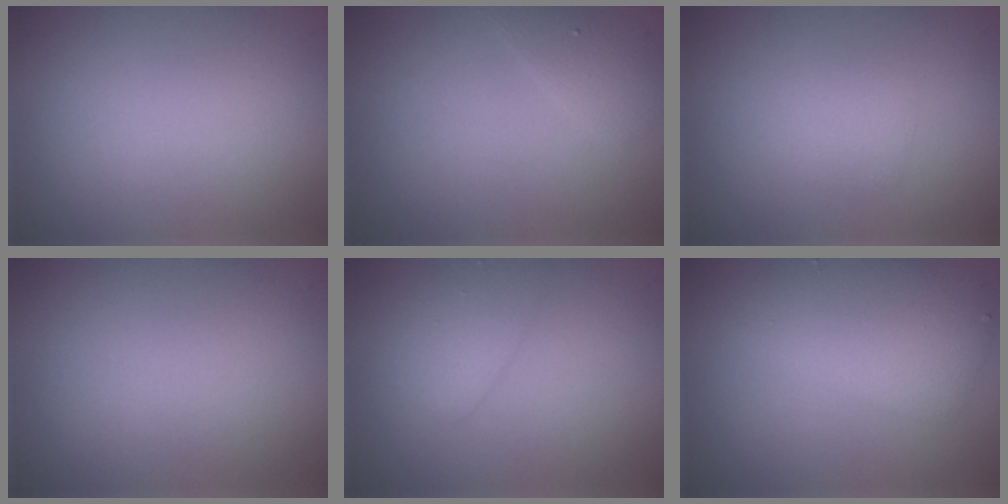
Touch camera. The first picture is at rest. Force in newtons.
{"total": 1.5, "press": 1.5, "slide": 0.1}
{"total": 1.4, "press": 1.4, "slide": 0.1}
{"total": 0.0}
{"total": 2.2, "press": 2.2, "slide": 0.1}
{"total": 4.8, "press": 4.8, "slide": 0.0}